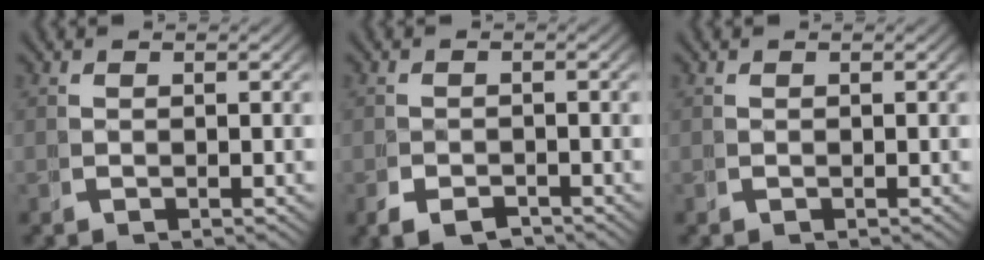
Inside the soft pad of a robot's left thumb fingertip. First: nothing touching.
{"total": 2.1, "force": [-1.5, 1.2, 0.8], "torque": [-0.018, -0.013, -0.022]}
{"total": 0.0}